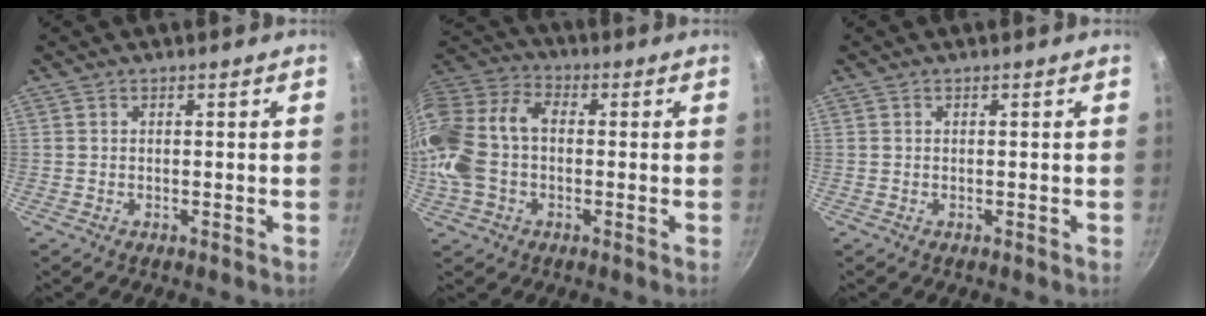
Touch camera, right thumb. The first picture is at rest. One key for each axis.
{"total": 18.7, "fx": -1.5, "fy": 13.3, "fz": 13.1, "tx": -0.276, "ty": 0.047, "tz": -0.040}
{"total": 0.0}